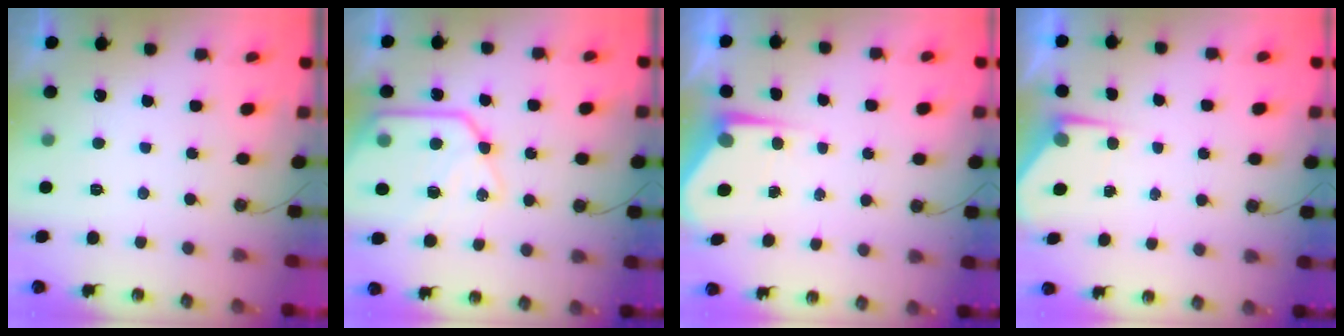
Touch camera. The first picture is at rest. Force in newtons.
{"total": 18.1, "press": 18.0, "slide": 1.7}
{"total": 5.0, "press": 5.0, "slide": 0.3}
{"total": 3.7, "press": 3.6, "slide": 0.5}